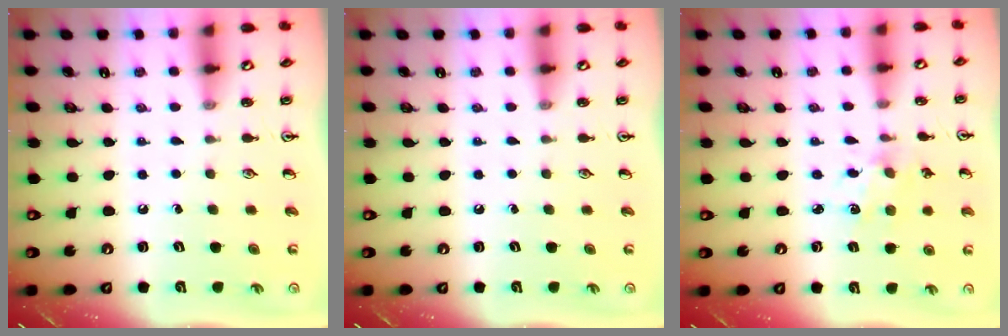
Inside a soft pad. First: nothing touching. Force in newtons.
{"total": 0.0}
{"total": 2.9, "press": 2.8, "slide": 0.3}